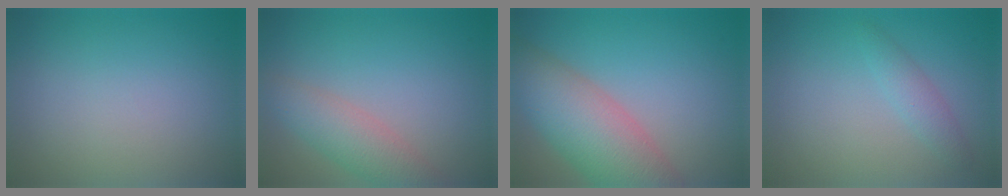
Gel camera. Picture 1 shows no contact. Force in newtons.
{"total": 3.8, "press": 3.8, "slide": 0.1}
{"total": 8.3, "press": 8.3, "slide": 0.4}
{"total": 1.7, "press": 1.7, "slide": 0.0}